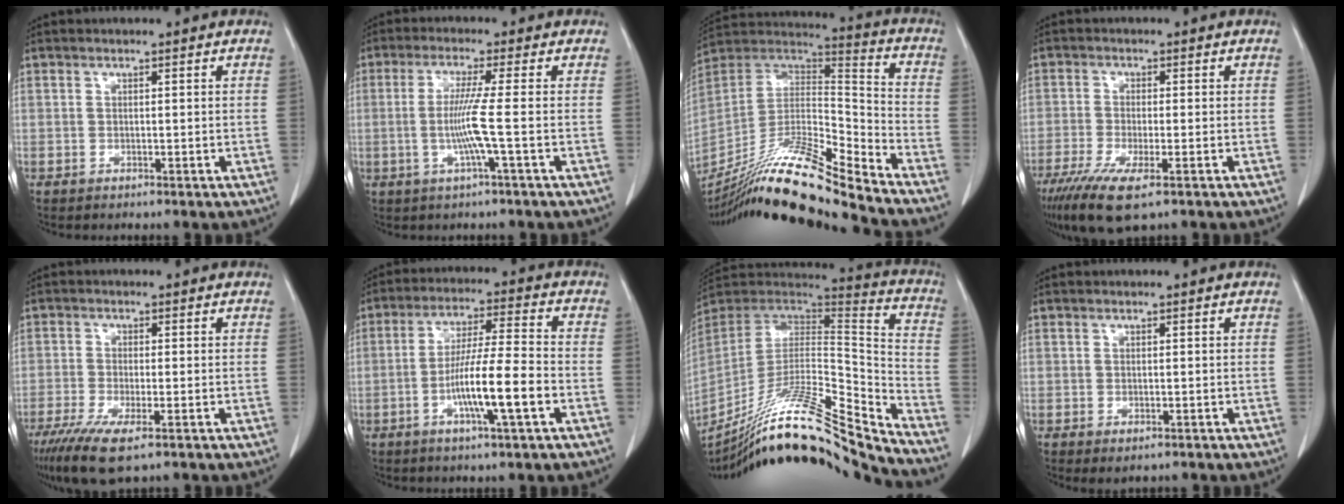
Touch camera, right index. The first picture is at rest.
{"total": 6.0, "force": [-1.0, -1.4, 5.8], "torque": [-0.118, -0.004, -0.020]}
{"total": 20.2, "force": [-17.2, -0.5, 10.6], "torque": [-0.210, 0.009, -0.317]}
{"total": 8.7, "force": [-5.3, 1.6, 6.7], "torque": [-0.122, -0.025, -0.089]}
{"total": 8.0, "force": [-5.0, 1.5, 6.1], "torque": [-0.111, -0.023, -0.082]}
{"total": 10.8, "force": [-3.6, 0.2, 10.2], "torque": [-0.187, -0.003, -0.065]}
{"total": 25.5, "force": [-22.9, -0.4, 11.2], "torque": [-0.174, -0.003, -0.374]}
{"total": 2.2, "force": [-1.3, 0.9, 1.4], "torque": [-0.019, -0.005, -0.011]}